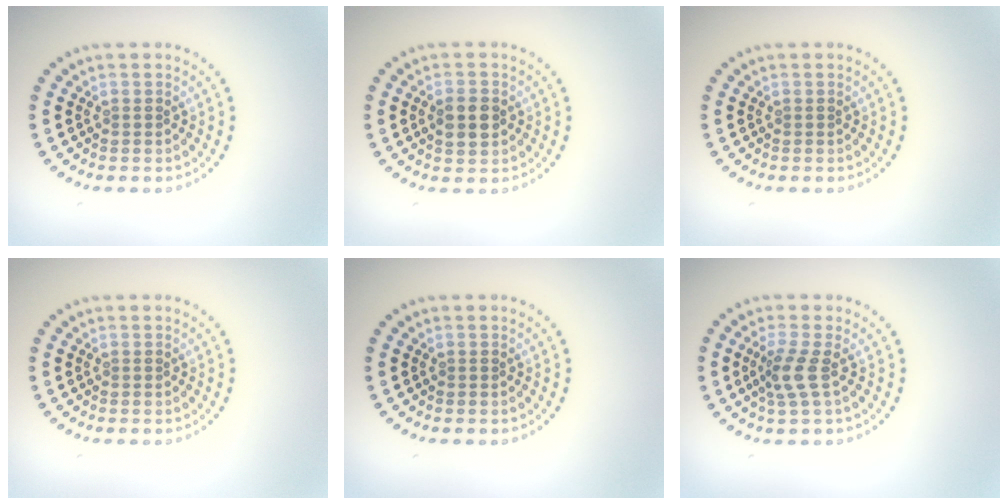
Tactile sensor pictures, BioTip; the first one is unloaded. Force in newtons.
{"total": 2.9, "press": 2.9, "slide": 0.1}
{"total": 0.0}
{"total": 0.0}
{"total": 0.0}
{"total": 2.4, "press": 1.8, "slide": 1.6}